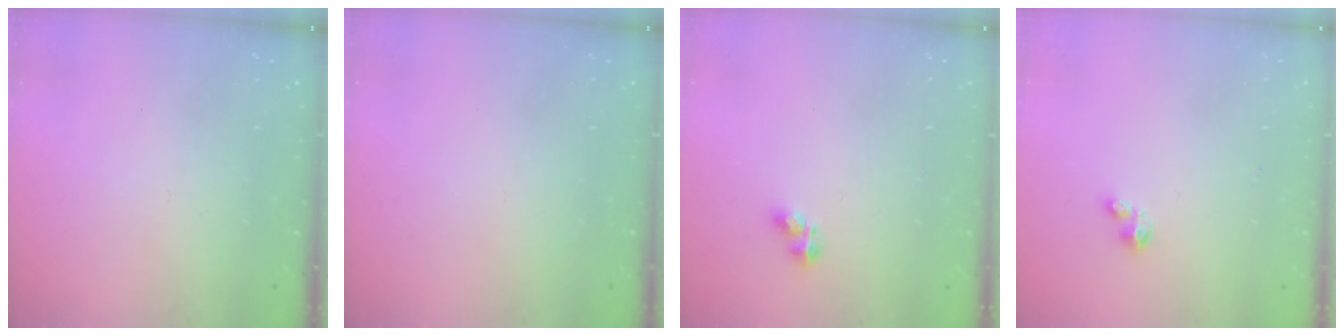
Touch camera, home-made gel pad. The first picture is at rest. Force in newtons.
{"total": 0.0}
{"total": 4.8, "press": 4.8, "slide": 0.6}
{"total": 2.1, "press": 2.0, "slide": 0.5}